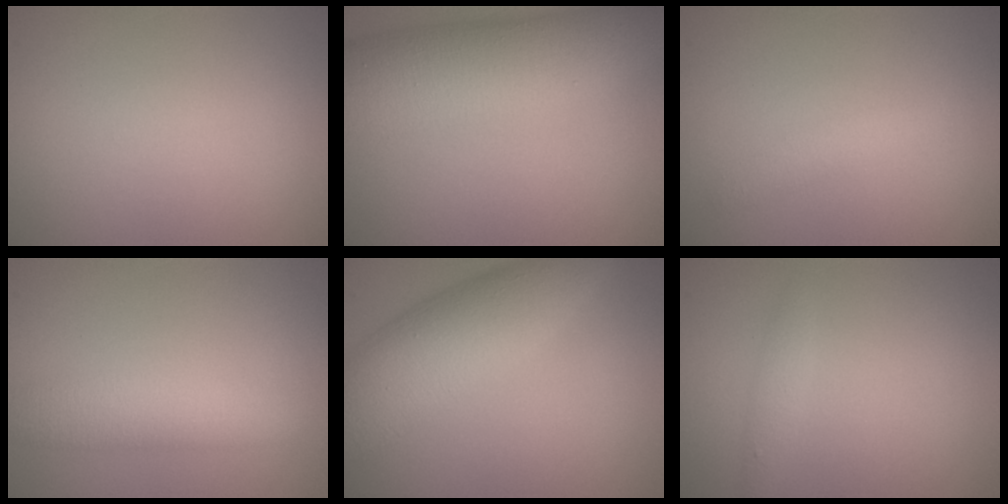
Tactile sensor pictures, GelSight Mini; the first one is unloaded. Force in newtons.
{"total": 8.2, "press": 8.2, "slide": 0.4}
{"total": 1.2, "press": 1.2, "slide": 0.1}
{"total": 3.6, "press": 3.6, "slide": 0.1}
{"total": 7.1, "press": 7.1, "slide": 0.1}
{"total": 1.0, "press": 1.0, "slide": 0.1}